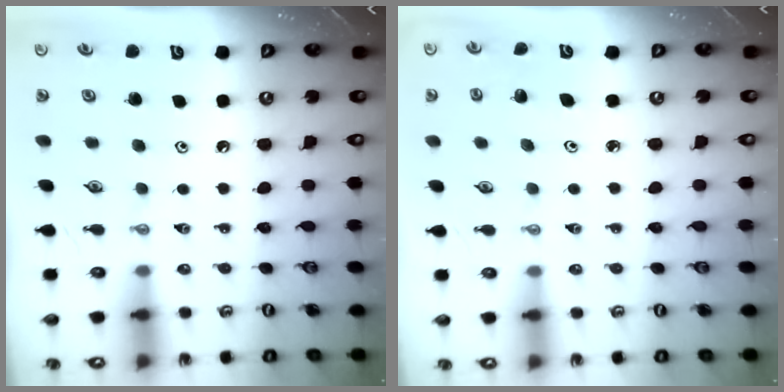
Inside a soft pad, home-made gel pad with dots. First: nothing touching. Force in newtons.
{"total": 2.9, "press": 2.6, "slide": 1.3}